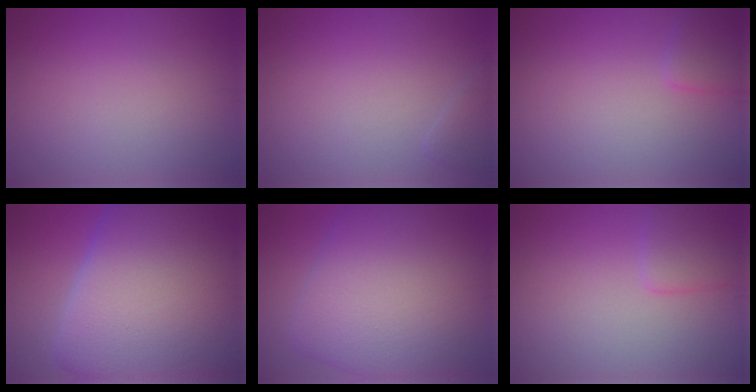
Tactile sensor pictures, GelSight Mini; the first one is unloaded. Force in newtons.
{"total": 0.9, "press": 0.9, "slide": 0.1}
{"total": 1.7, "press": 1.7, "slide": 0.1}
{"total": 20.8, "press": 20.8, "slide": 1.0}
{"total": 12.3, "press": 12.2, "slide": 0.8}
{"total": 1.9, "press": 1.9, "slide": 0.1}